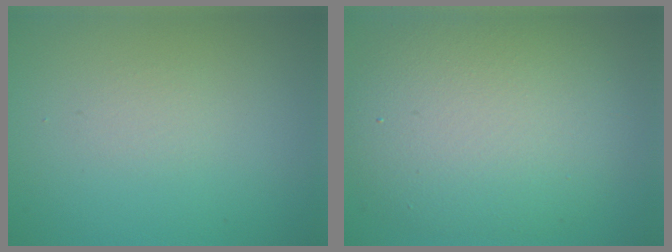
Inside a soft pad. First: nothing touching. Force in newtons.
{"total": 9.0, "press": 9.0, "slide": 0.2}